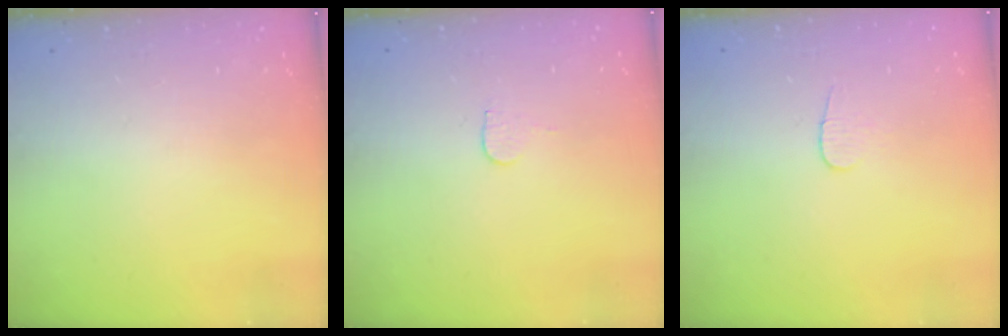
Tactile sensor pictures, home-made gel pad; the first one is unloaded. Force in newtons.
{"total": 4.9, "press": 4.9, "slide": 0.3}
{"total": 4.8, "press": 4.8, "slide": 0.5}